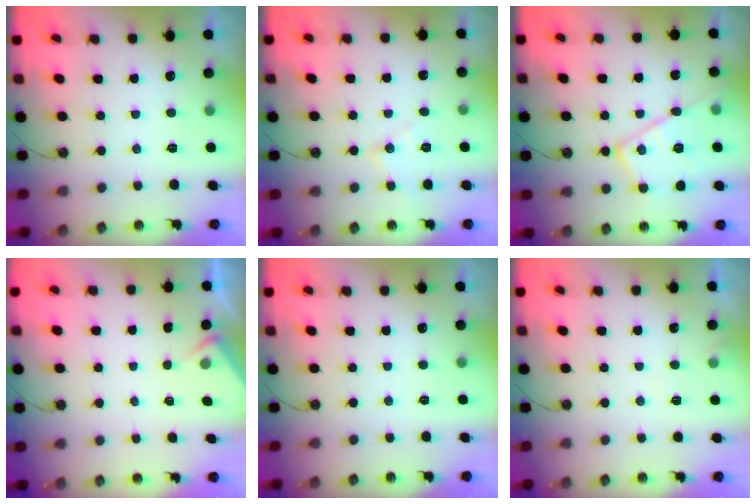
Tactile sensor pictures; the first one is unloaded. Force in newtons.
{"total": 7.7, "press": 7.7, "slide": 0.6}
{"total": 16.7, "press": 16.6, "slide": 1.1}
{"total": 3.0, "press": 3.0, "slide": 0.5}
{"total": 0.0}
{"total": 3.7, "press": 3.7, "slide": 0.6}